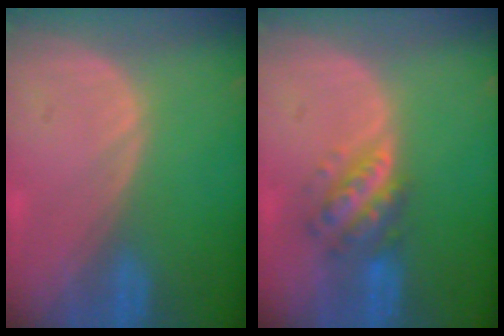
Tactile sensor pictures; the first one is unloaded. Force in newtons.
{"total": 5.7, "press": 5.3, "slide": 2.3}